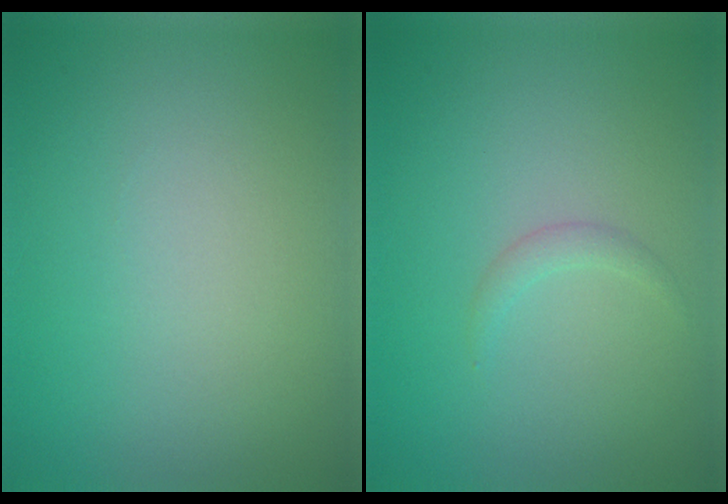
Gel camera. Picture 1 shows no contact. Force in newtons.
{"total": 0.9, "press": 0.9, "slide": 0.1}